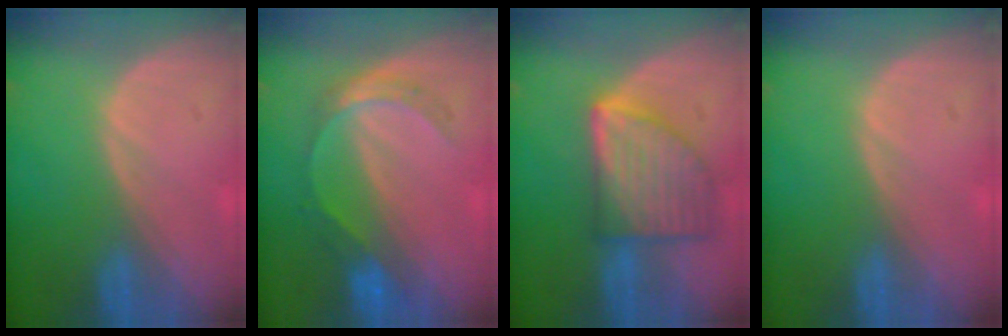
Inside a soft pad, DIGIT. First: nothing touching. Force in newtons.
{"total": 5.6, "press": 5.0, "slide": 2.5}
{"total": 8.8, "press": 8.8, "slide": 0.5}
{"total": 0.0}